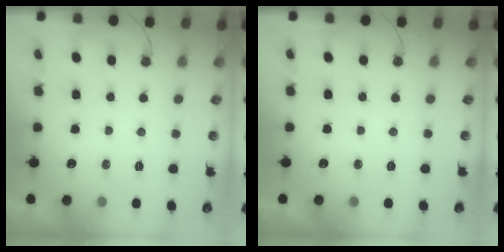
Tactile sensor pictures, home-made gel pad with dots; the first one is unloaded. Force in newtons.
{"total": 0.0}